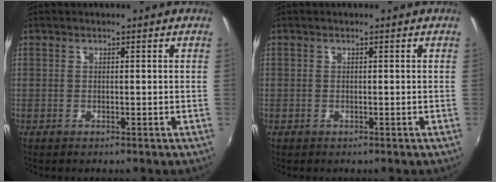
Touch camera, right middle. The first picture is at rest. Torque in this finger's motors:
{"motor_torque": [1.30, -0.84, 0.35, -0.21]}